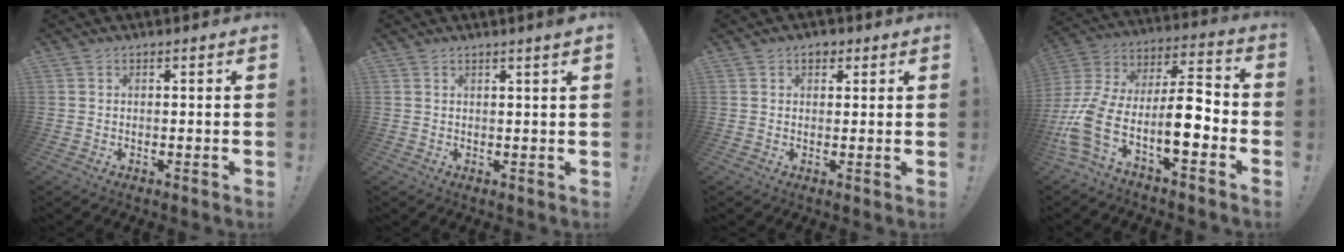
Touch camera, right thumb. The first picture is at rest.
{"total": 2.1, "force": [1.2, -0.3, 1.6], "torque": [-0.023, -0.008, 0.018]}
{"total": 2.5, "force": [1.2, 1.8, 1.3], "torque": [-0.012, -0.002, 0.020]}
{"total": 17.9, "force": [-7.2, 7.6, 14.5], "torque": [-0.300, 0.035, -0.118]}